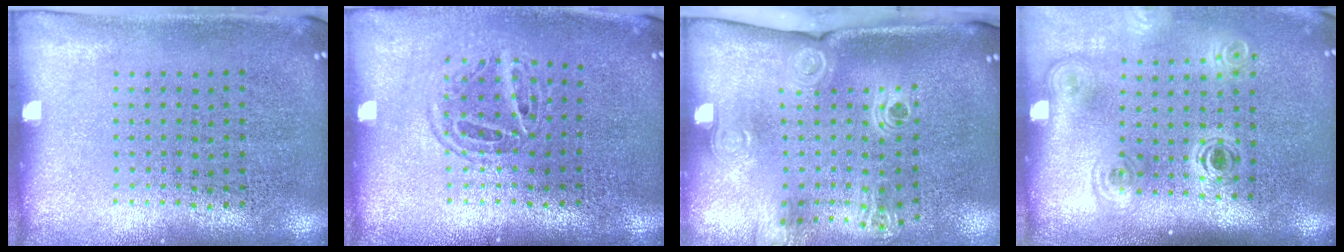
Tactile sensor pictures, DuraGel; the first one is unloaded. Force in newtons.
{"total": 1.6, "press": 1.2, "slide": 1.0}
{"total": 2.3, "press": 1.6, "slide": 1.5}
{"total": 2.0, "press": 1.3, "slide": 1.5}